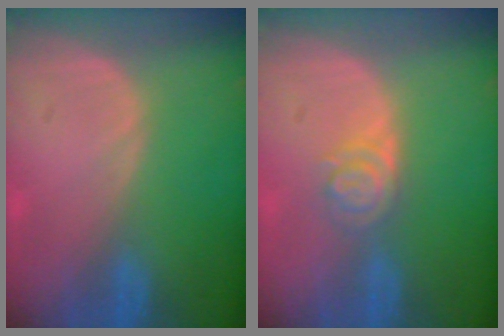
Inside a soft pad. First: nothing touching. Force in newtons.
{"total": 4.0, "press": 3.6, "slide": 1.6}